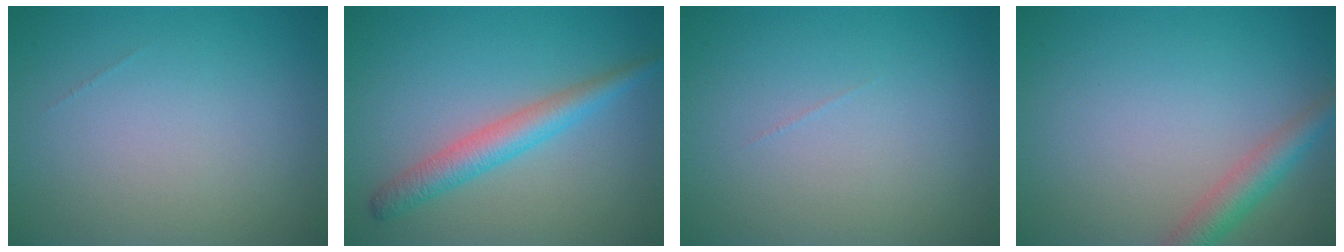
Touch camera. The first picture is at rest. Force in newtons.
{"total": 3.4, "press": 3.4, "slide": 0.1}
{"total": 0.0}
{"total": 3.0, "press": 3.0, "slide": 0.1}